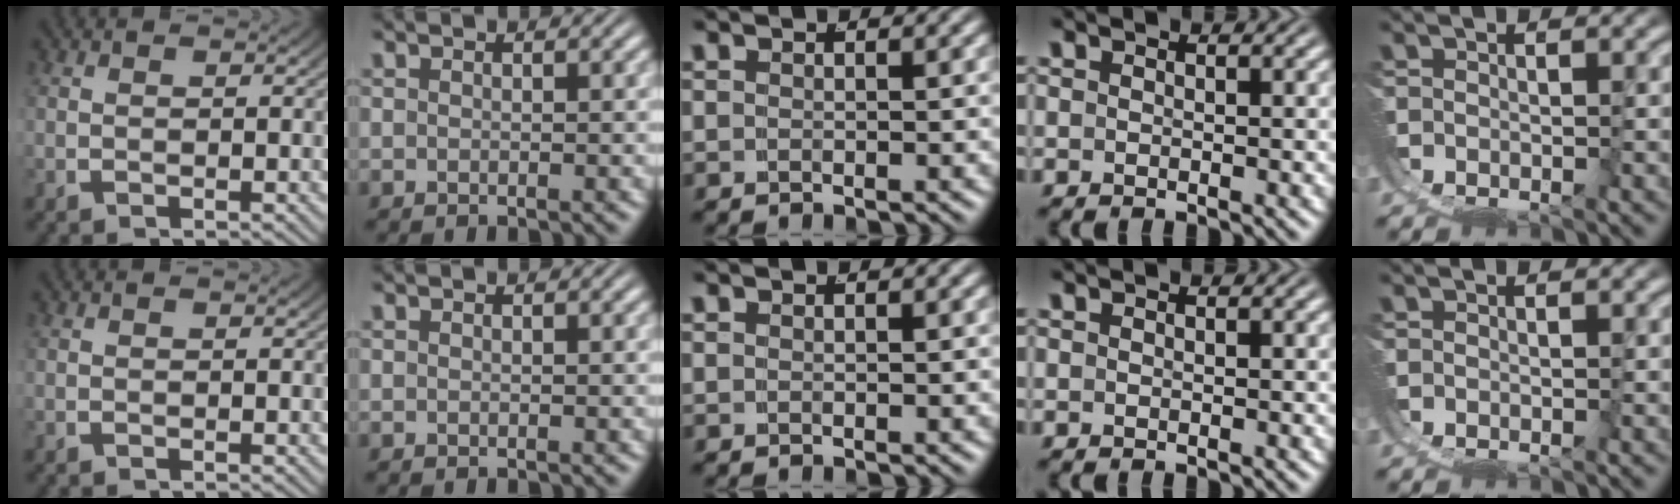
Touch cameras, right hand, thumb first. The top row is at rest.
{}